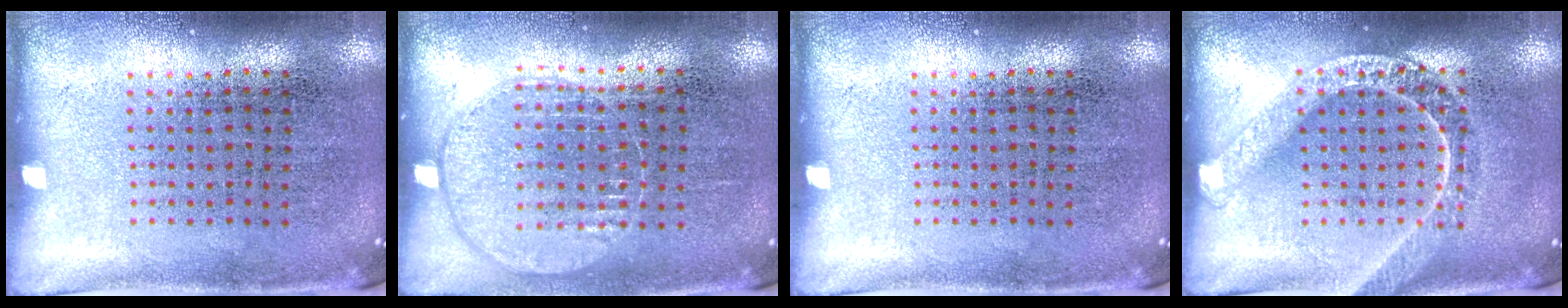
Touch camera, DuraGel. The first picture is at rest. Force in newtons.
{"total": 0.9, "press": 0.9, "slide": 0.4}
{"total": 0.0}
{"total": 1.6, "press": 1.6, "slide": 0.2}